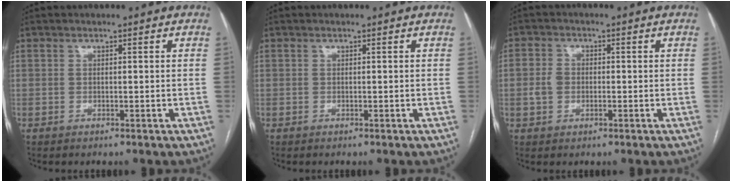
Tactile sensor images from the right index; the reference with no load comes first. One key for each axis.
{"total": 0.0}
{"total": 3.1, "fx": -0.4, "fy": 2.5, "fz": 1.8, "tx": -0.043, "ty": 0.010, "tz": -0.005}